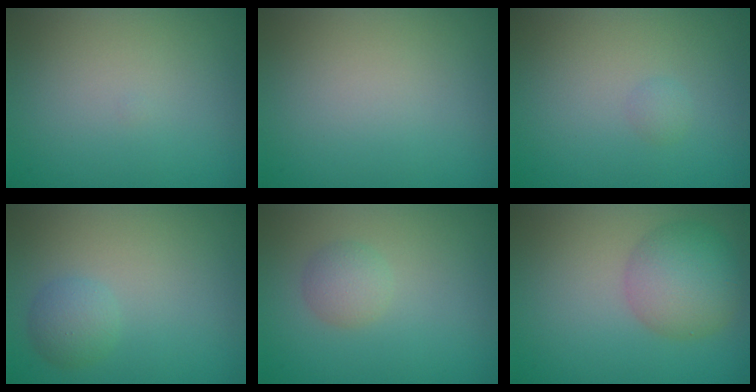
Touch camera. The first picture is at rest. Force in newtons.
{"total": 0.0}
{"total": 0.7, "press": 0.7, "slide": 0.0}
{"total": 1.8, "press": 1.8, "slide": 0.1}
{"total": 1.8, "press": 1.8, "slide": 0.0}
{"total": 5.2, "press": 5.2, "slide": 0.2}